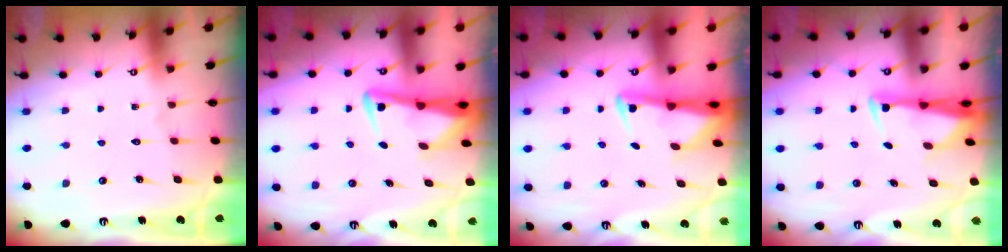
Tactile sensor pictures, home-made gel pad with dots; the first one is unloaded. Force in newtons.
{"total": 3.9, "press": 3.9, "slide": 0.6}
{"total": 3.1, "press": 2.9, "slide": 0.9}
{"total": 2.8, "press": 2.6, "slide": 0.9}